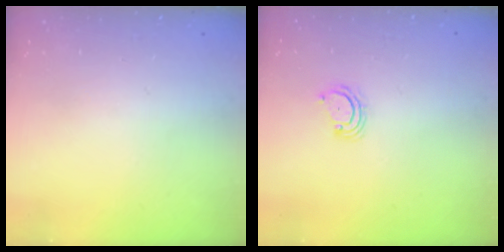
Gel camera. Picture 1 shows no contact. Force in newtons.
{"total": 2.3, "press": 2.3, "slide": 0.2}